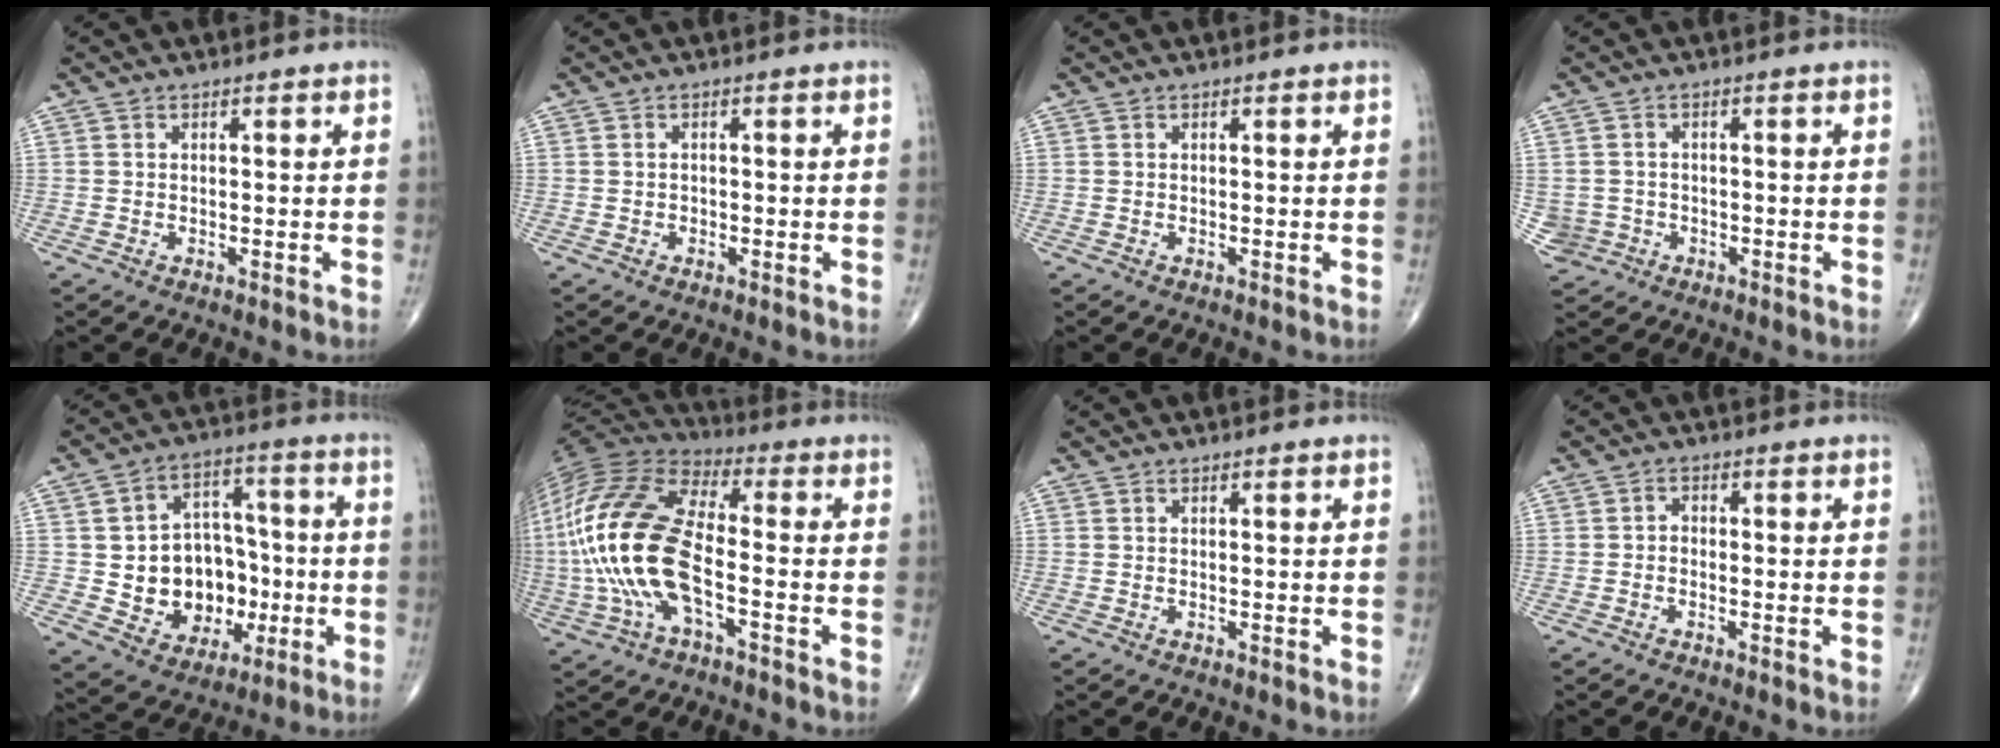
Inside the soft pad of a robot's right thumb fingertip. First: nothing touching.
{"total": 0.7, "force": [-0.1, 0.7, 0.2], "torque": [0.000, 0.003, 0.000]}
{"total": 0.0}
{"total": 3.5, "force": [-0.8, 3.4, 0.1], "torque": [0.011, 0.009, -0.011]}
{"total": 16.4, "force": [-2.0, 12.8, 10.0], "torque": [-0.091, 0.033, -0.012]}
{"total": 21.7, "force": [-3.8, 9.4, 19.2], "torque": [-0.427, 0.022, -0.072]}
{"total": 0.0}
{"total": 1.2, "force": [-0.5, 0.9, 0.7], "torque": [-0.002, 0.007, -0.013]}